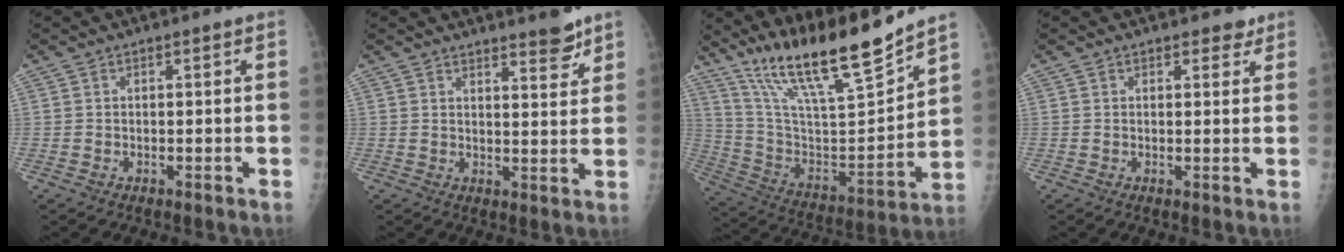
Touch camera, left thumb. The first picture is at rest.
{"total": 5.0, "force": [4.1, 1.0, 2.8], "torque": [-0.025, -0.033, 0.056]}
{"total": 21.6, "force": [17.6, 2.4, 12.4], "torque": [-0.190, -0.091, 0.316]}
{"total": 2.5, "force": [1.9, 1.4, 0.9], "torque": [0.009, -0.008, 0.019]}